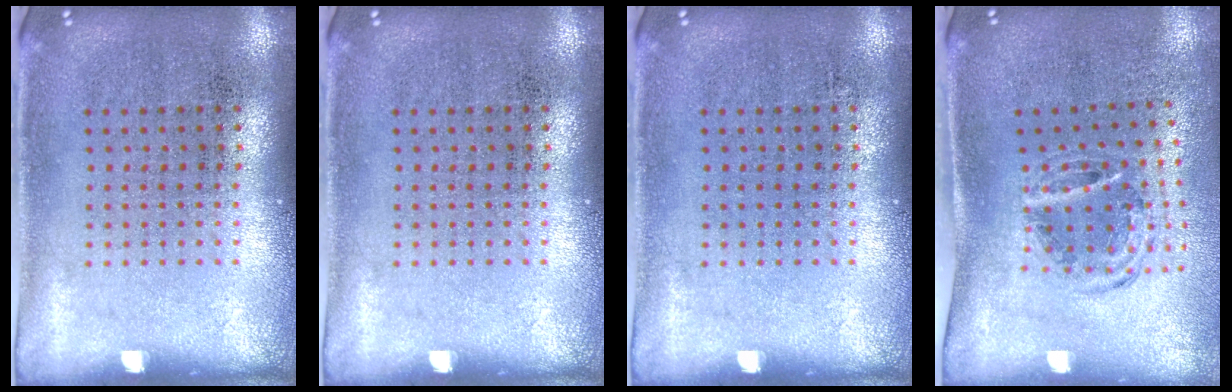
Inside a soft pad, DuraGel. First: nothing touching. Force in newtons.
{"total": 0.0}
{"total": 0.0}
{"total": 1.1, "press": 1.0, "slide": 0.5}